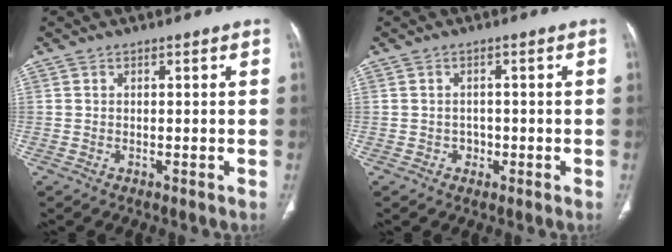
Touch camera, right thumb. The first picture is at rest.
{"total": 1.8, "force": [-0.7, 1.6, 0.4], "torque": [0.007, 0.006, -0.011]}